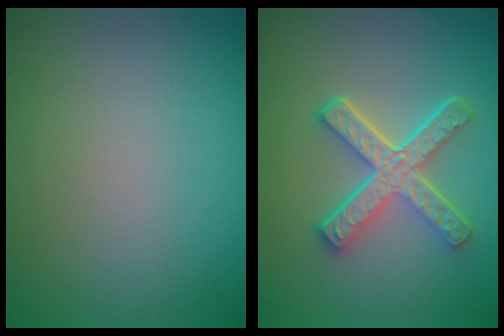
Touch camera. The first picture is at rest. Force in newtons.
{"total": 5.3, "press": 3.9, "slide": 3.6}